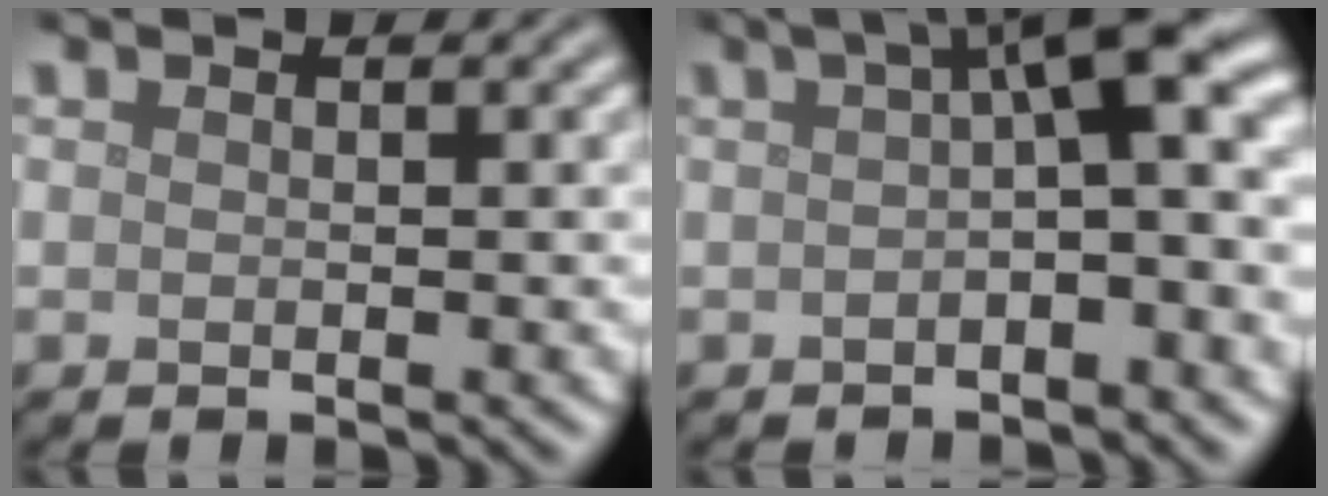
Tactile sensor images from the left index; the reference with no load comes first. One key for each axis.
{"total": 7.6, "fx": 1.4, "fy": 1.8, "fz": 7.2, "tx": -0.080, "ty": 0.027, "tz": 0.009}